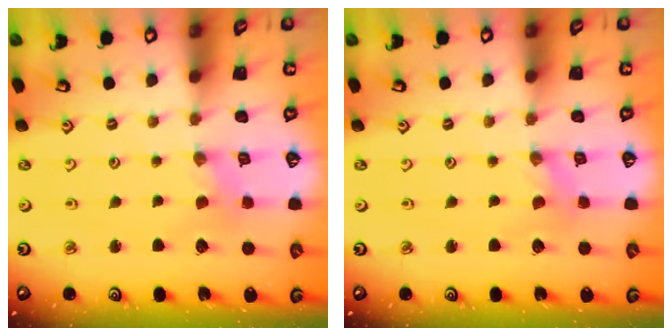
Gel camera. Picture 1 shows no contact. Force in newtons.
{"total": 0.6, "press": 0.6, "slide": 0.1}